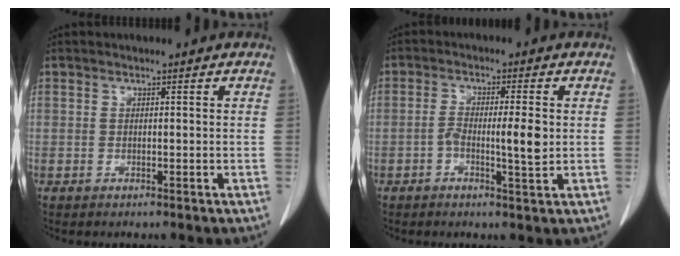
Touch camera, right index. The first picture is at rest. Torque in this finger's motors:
{"motor_torque": [0.06, -0.03, 0.00, 0.01]}